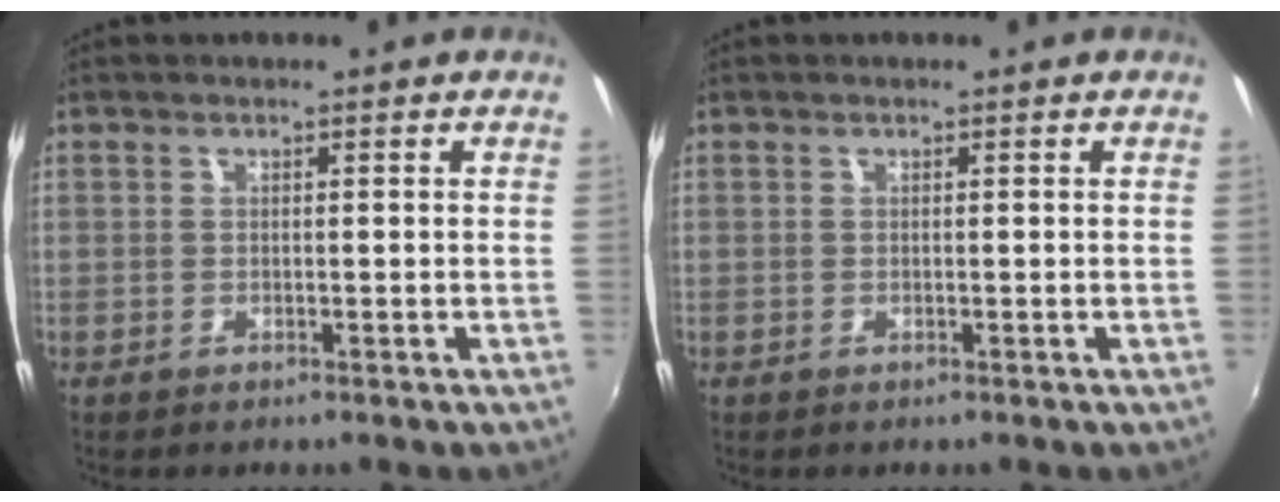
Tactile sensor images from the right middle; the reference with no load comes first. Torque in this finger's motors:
{"motor_torque": [0.00, 0.00, 0.00, 0.00]}